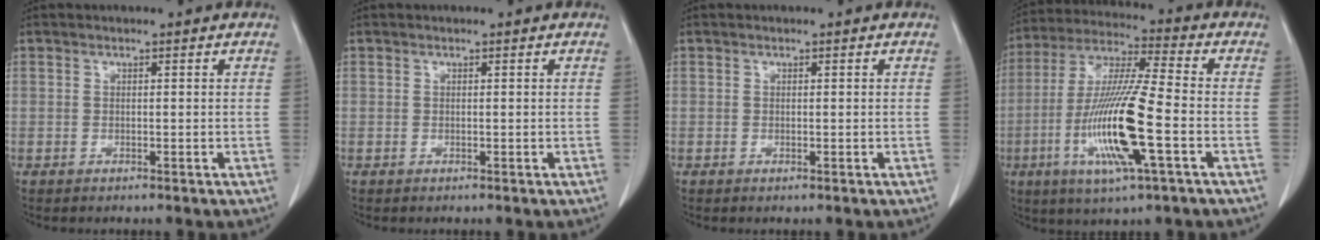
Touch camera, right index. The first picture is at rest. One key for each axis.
{"total": 0.0}
{"total": 0.0}
{"total": 16.0, "fx": -4.5, "fy": 0.8, "fz": 15.4, "tx": -0.314, "ty": -0.016, "tz": -0.086}